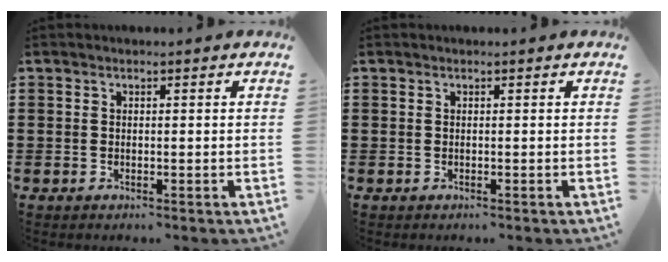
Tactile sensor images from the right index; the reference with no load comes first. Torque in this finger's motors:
{"motor_torque": [-2.14, 0.00, -1.05, -0.13]}